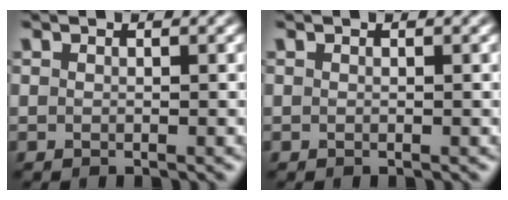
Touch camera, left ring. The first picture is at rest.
{"total": 0.0}